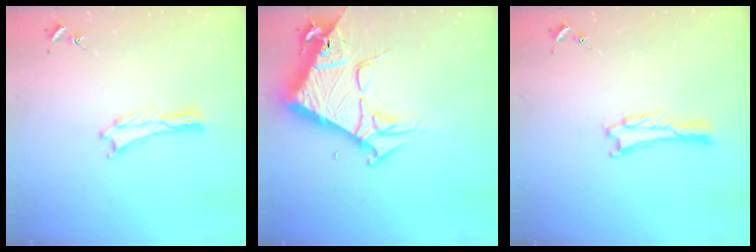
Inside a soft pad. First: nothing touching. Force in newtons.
{"total": 9.2, "press": 9.2, "slide": 0.9}
{"total": 0.9, "press": 0.9, "slide": 0.1}